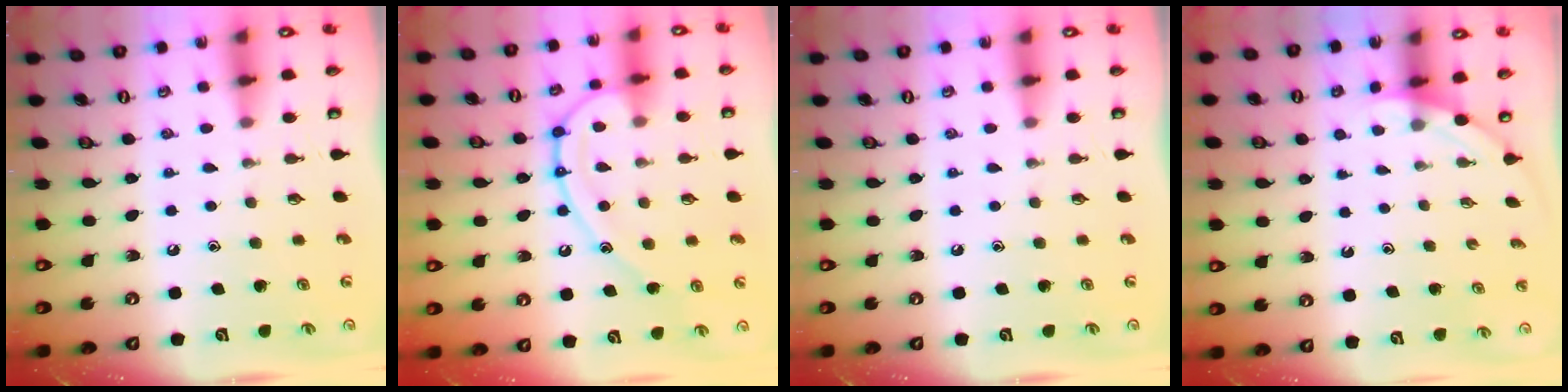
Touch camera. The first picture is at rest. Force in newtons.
{"total": 13.7, "press": 13.6, "slide": 1.5}
{"total": 0.0}
{"total": 1.7, "press": 1.7, "slide": 0.0}